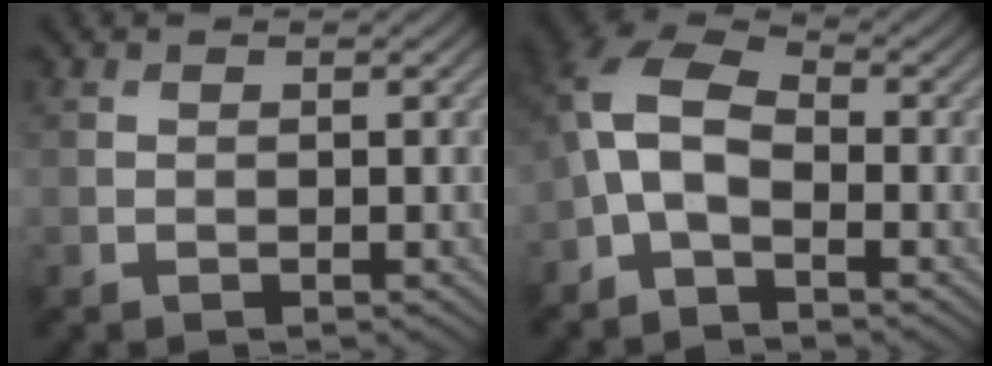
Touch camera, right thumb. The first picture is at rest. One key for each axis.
{"total": 7.7, "fx": -1.4, "fy": 4.5, "fz": 6.2, "tx": -0.142, "ty": 0.015, "tz": -0.046}